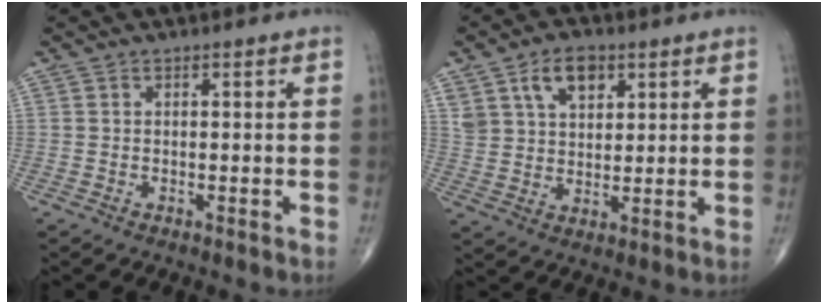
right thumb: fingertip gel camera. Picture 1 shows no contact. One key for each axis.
{"total": 8.8, "fx": 4.4, "fy": 5.4, "fz": 5.3, "tx": -0.076, "ty": -0.013, "tz": 0.082}